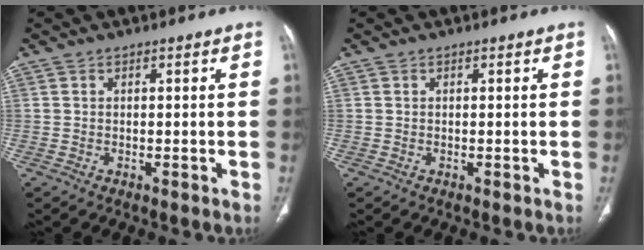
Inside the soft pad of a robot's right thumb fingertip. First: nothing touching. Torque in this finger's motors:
{"motor_torque": [0.03, 0.02, -0.03, 0.03, 0.00]}